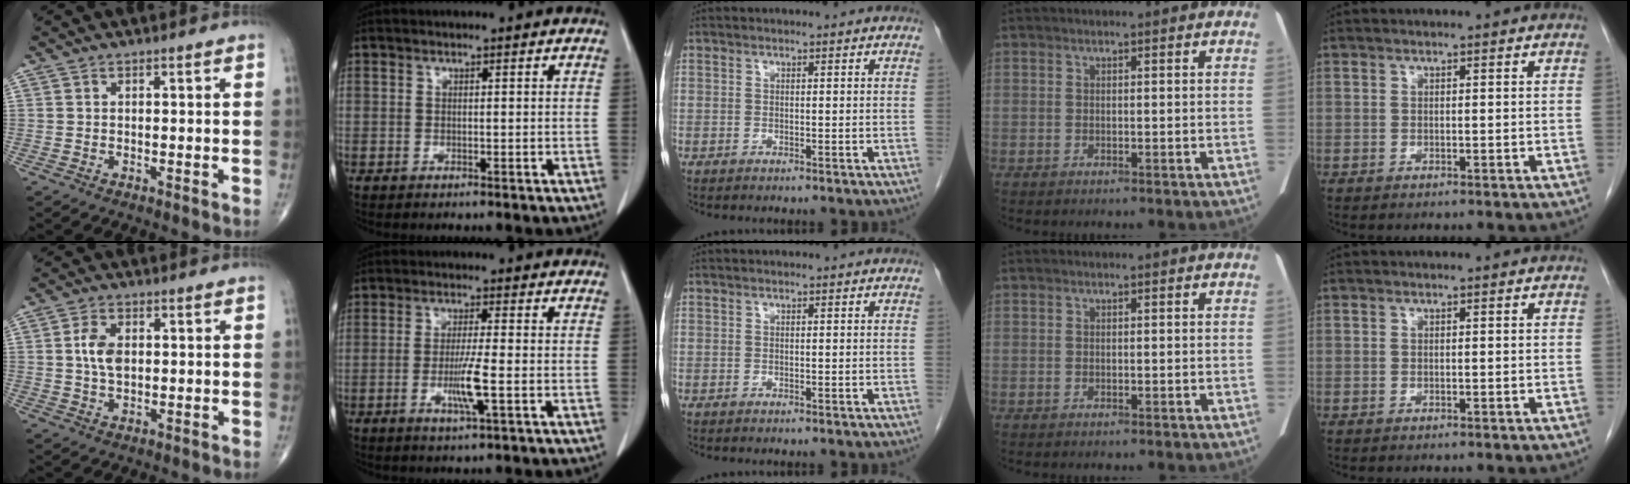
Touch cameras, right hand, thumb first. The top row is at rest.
{"thumb": {"total": 4.9, "force": [0.6, 3.0, 3.9], "torque": [-0.076, 0.001, 0.010]}, "index": {"total": 5.3, "force": [-1.5, -0.3, 5.1], "torque": [-0.098, -0.012, -0.026]}}